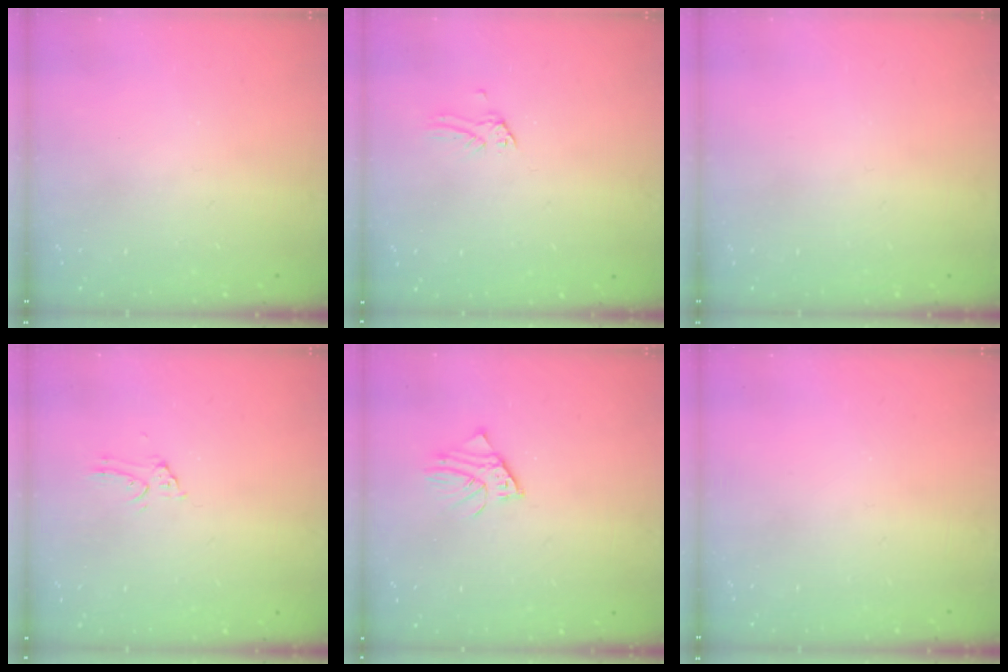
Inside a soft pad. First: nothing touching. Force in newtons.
{"total": 0.0}
{"total": 0.0}
{"total": 2.5, "press": 2.5, "slide": 0.2}
{"total": 1.6, "press": 1.6, "slide": 0.2}
{"total": 0.0}